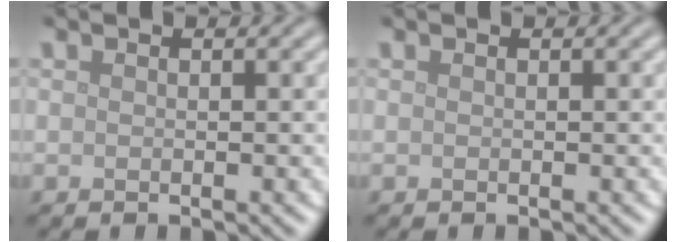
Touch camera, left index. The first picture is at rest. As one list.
[{"total": 0.0}]